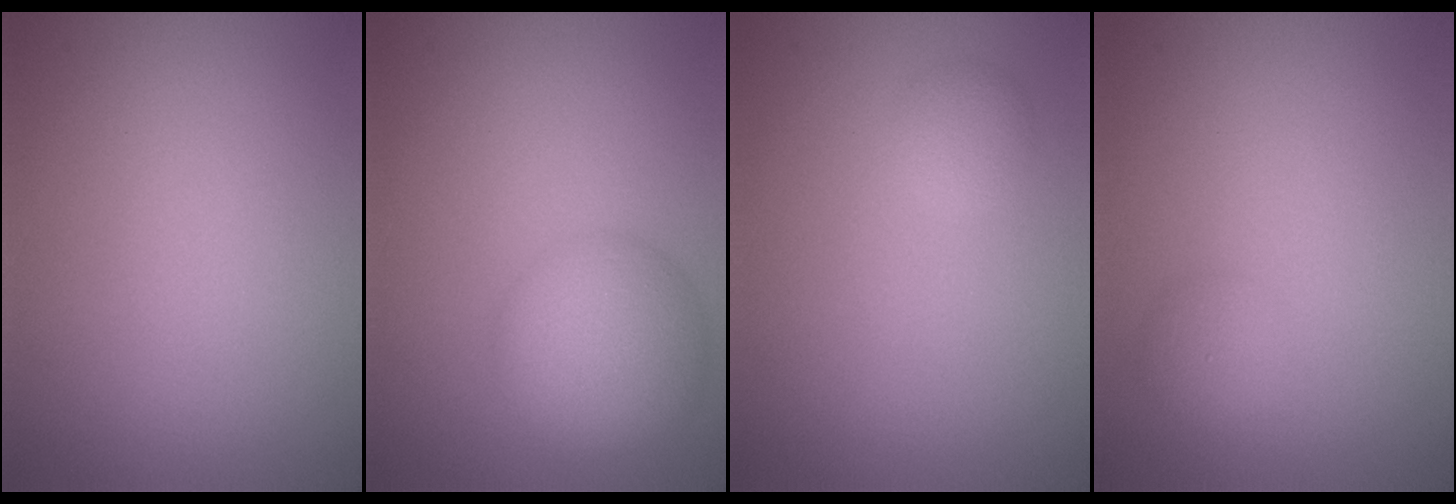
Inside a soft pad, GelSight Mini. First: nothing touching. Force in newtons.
{"total": 5.2, "press": 5.2, "slide": 0.4}
{"total": 1.3, "press": 1.3, "slide": 0.0}
{"total": 1.3, "press": 1.2, "slide": 0.1}